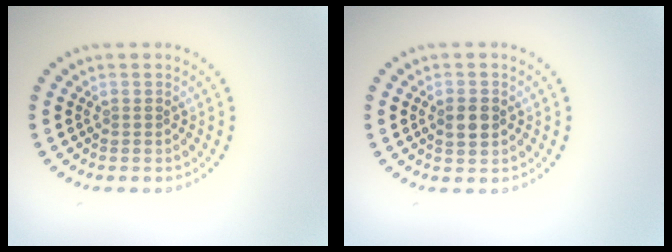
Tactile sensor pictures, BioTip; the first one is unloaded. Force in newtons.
{"total": 2.0, "press": 2.0, "slide": 0.1}